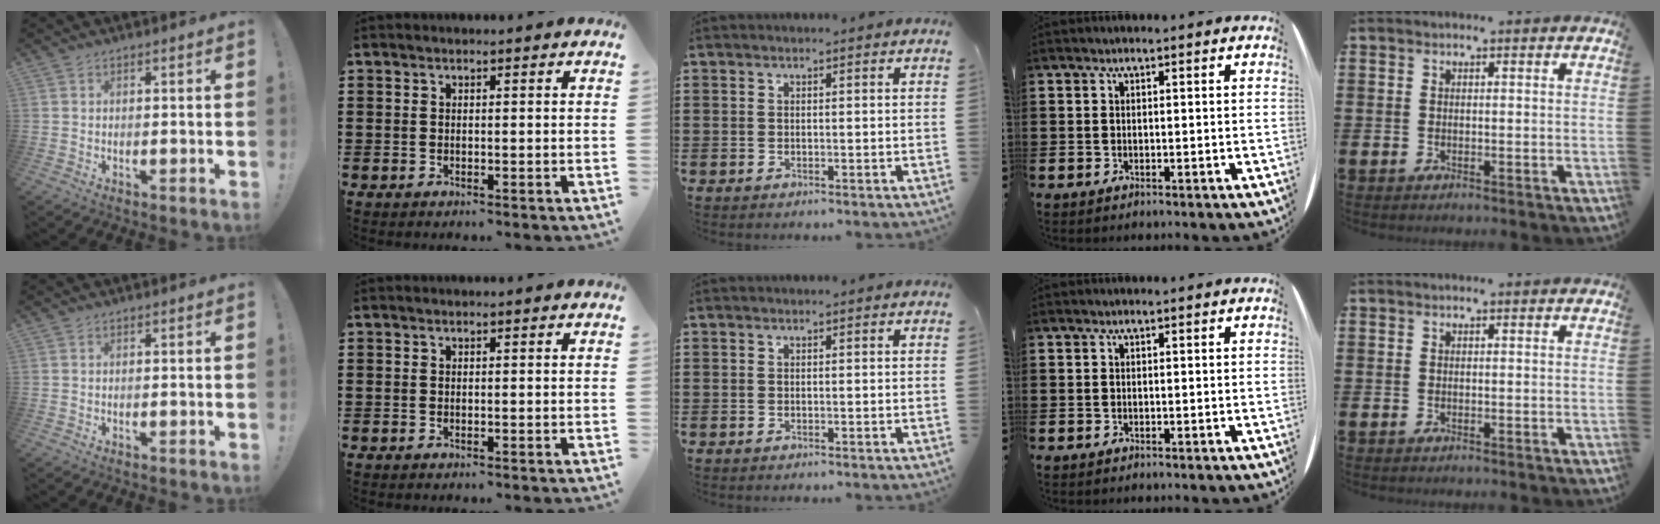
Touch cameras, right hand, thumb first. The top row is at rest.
{}